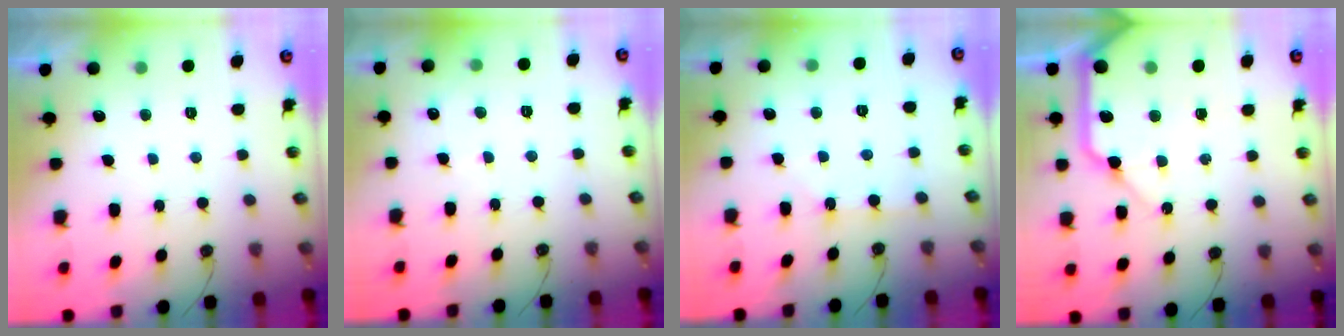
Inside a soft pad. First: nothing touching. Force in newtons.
{"total": 2.8, "press": 2.8, "slide": 0.4}
{"total": 4.2, "press": 4.2, "slide": 0.5}
{"total": 15.8, "press": 15.6, "slide": 2.3}